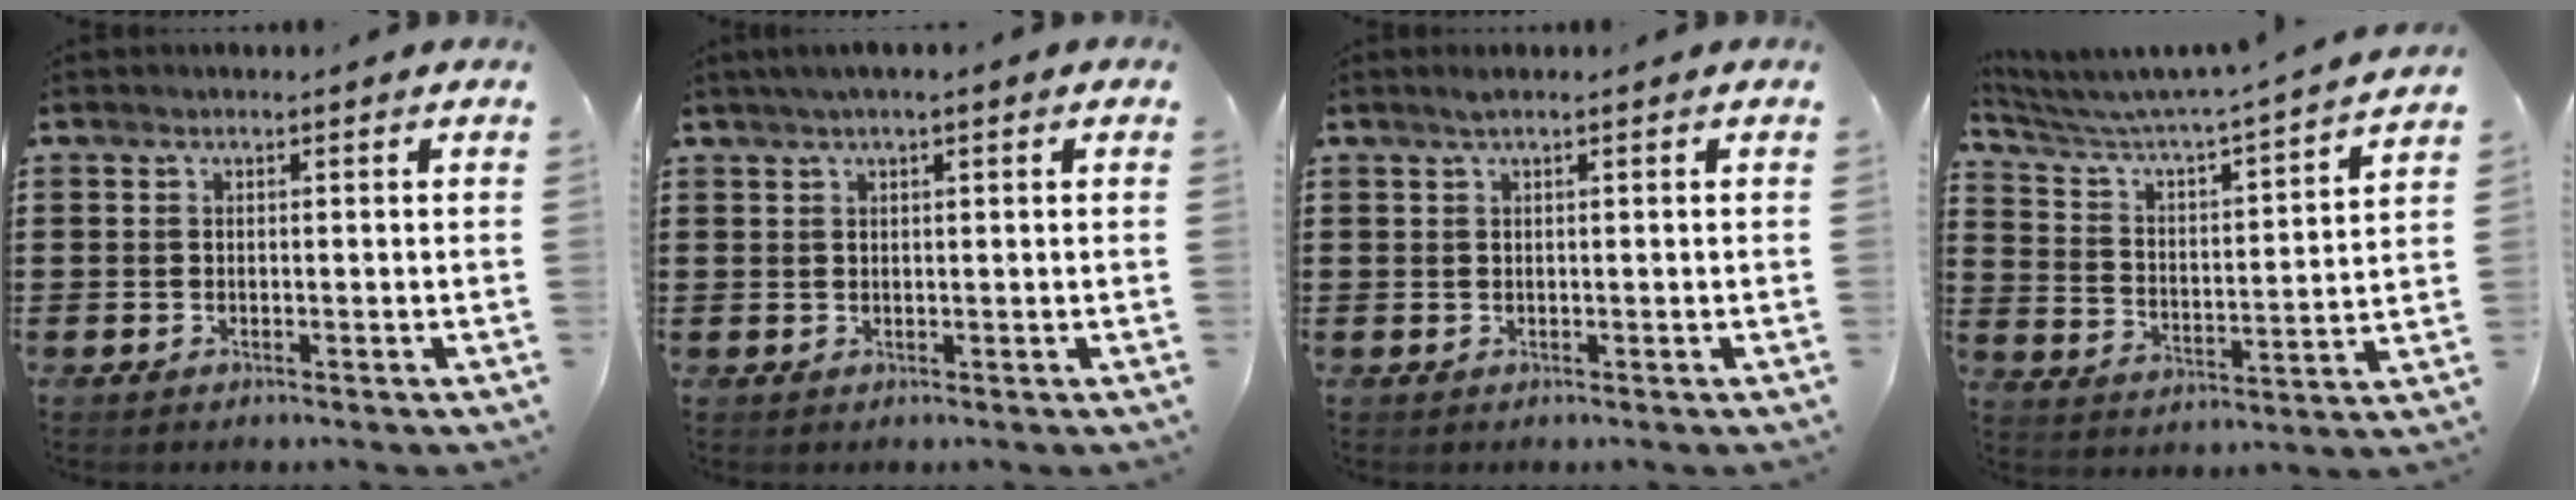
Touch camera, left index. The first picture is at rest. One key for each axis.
{"total": 1.7, "fx": 1.0, "fy": 0.1, "fz": 1.4, "tx": -0.026, "ty": 0.003, "tz": 0.017}
{"total": 0.8, "fx": 0.5, "fy": -0.1, "fz": 0.7, "tx": -0.011, "ty": 0.001, "tz": 0.009}
{"total": 3.5, "fx": 3.2, "fy": 0.0, "fz": 1.4, "tx": -0.049, "ty": -0.040, "tz": 0.042}